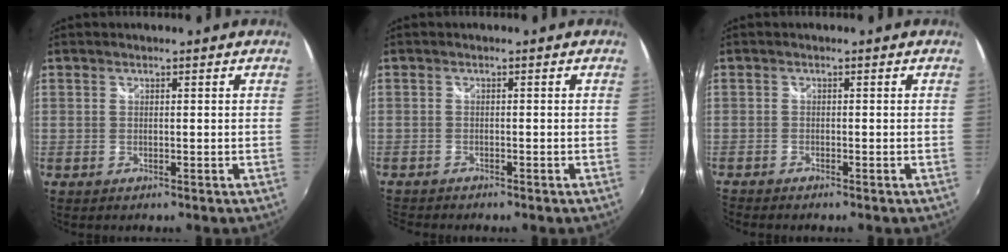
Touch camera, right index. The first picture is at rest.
{"total": 3.0, "force": [-2.9, 0.2, 0.6], "torque": [-0.028, -0.017, -0.055]}
{"total": 1.7, "force": [-1.7, -0.1, 0.3], "torque": [-0.018, -0.011, -0.035]}